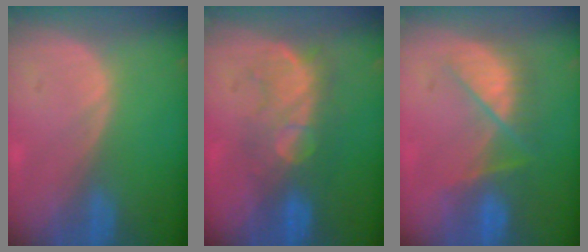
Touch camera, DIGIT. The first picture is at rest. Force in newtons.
{"total": 8.1, "press": 7.8, "slide": 2.4}
{"total": 7.1, "press": 7.0, "slide": 1.3}